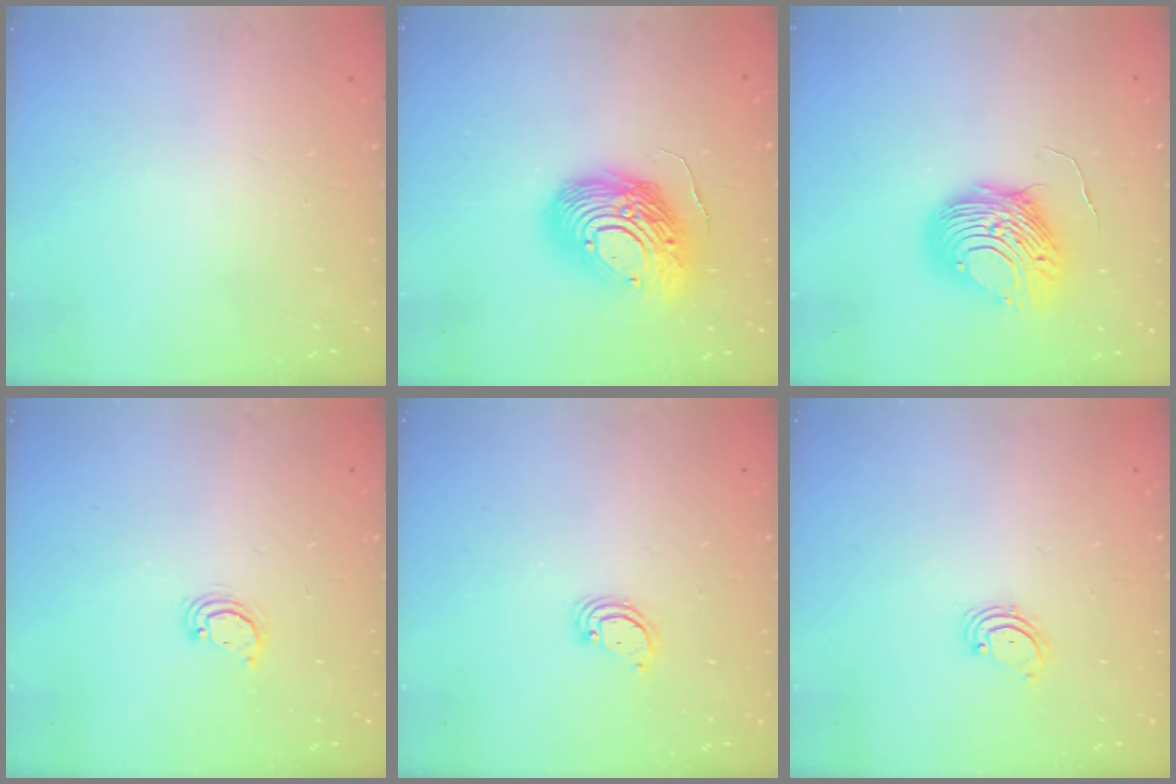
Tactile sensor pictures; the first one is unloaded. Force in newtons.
{"total": 17.1, "press": 16.9, "slide": 2.7}
{"total": 10.6, "press": 10.6, "slide": 0.9}
{"total": 2.6, "press": 2.6, "slide": 0.3}
{"total": 2.6, "press": 2.6, "slide": 0.2}
{"total": 2.1, "press": 2.1, "slide": 0.3}